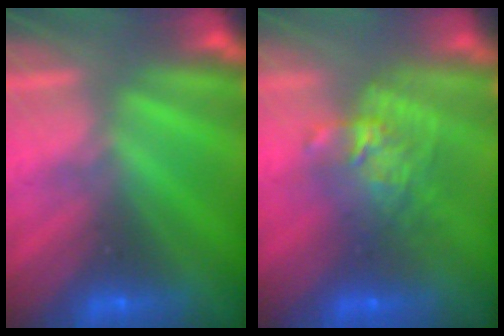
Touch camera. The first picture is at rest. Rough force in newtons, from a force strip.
{"total": 7.6}